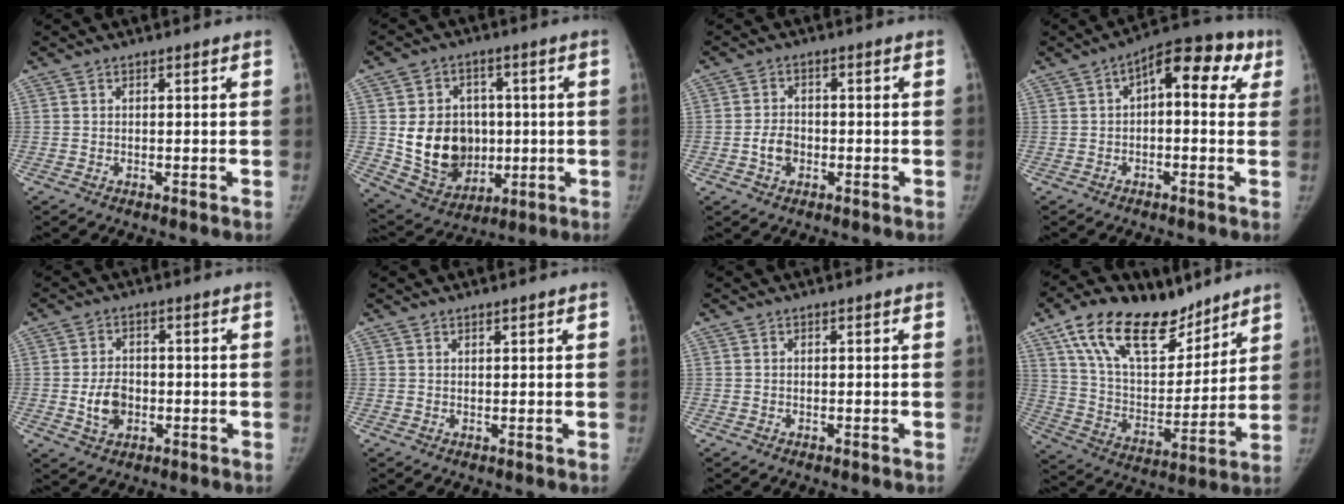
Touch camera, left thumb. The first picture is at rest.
{"total": 15.3, "force": [0.1, 12.6, 8.6], "torque": [-0.104, -0.006, 0.026]}
{"total": 3.8, "force": [-1.1, 2.8, 2.3], "torque": [-0.035, 0.012, -0.022]}
{"total": 11.6, "force": [3.4, 5.8, 9.5], "torque": [-0.092, 0.034, 0.033]}
{"total": 5.9, "force": [-1.1, 4.3, 3.9], "torque": [-0.058, 0.005, -0.016]}
{"total": 0.8, "force": [0.7, 0.1, 0.4], "torque": [-0.006, -0.004, 0.012]}
{"total": 0.0}
{"total": 22.5, "force": [15.0, 11.1, 12.6], "torque": [-0.183, -0.051, 0.269]}